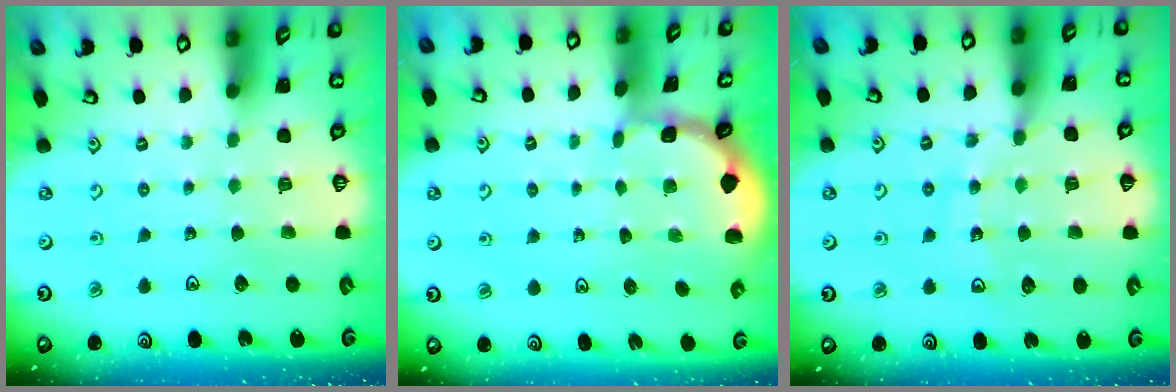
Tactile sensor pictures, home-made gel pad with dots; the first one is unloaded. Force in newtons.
{"total": 0.9, "press": 0.8, "slide": 0.2}
{"total": 12.2, "press": 11.7, "slide": 3.6}